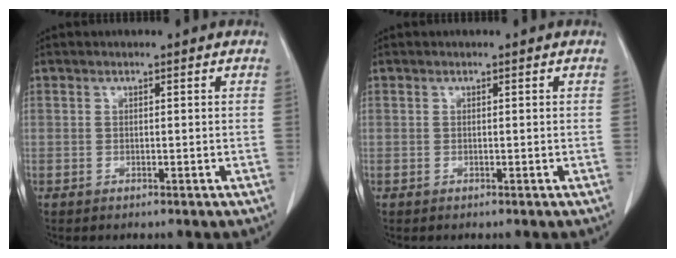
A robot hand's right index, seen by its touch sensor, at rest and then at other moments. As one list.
[{"total": 0.0}]